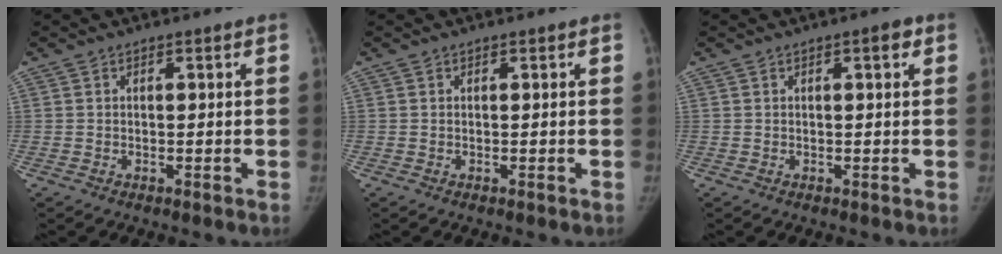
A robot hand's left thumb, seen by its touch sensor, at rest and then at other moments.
{"total": 0.0}
{"total": 1.7, "force": [0.7, 0.5, 1.5], "torque": [-0.019, 0.001, 0.007]}